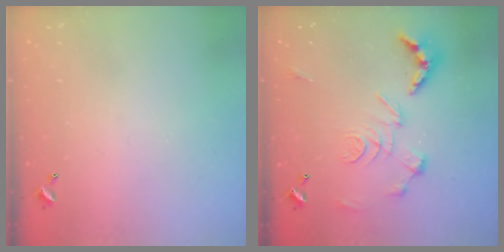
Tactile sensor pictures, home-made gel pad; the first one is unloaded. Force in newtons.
{"total": 2.9, "press": 2.3, "slide": 1.7}